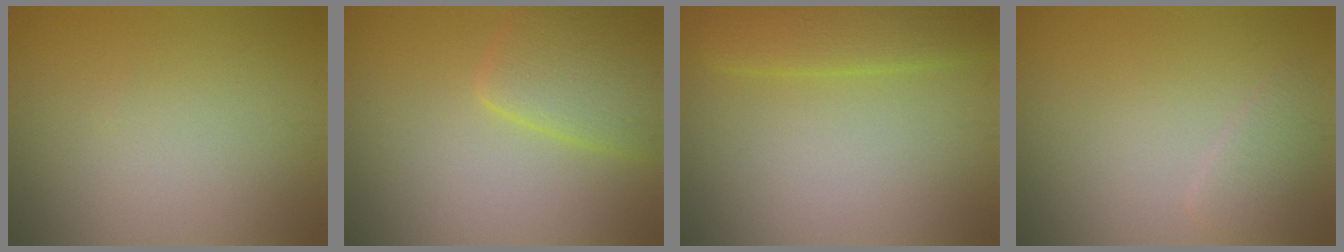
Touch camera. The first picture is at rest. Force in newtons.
{"total": 5.2, "press": 5.2, "slide": 0.3}
{"total": 4.1, "press": 4.1, "slide": 0.2}
{"total": 1.6, "press": 1.6, "slide": 0.2}